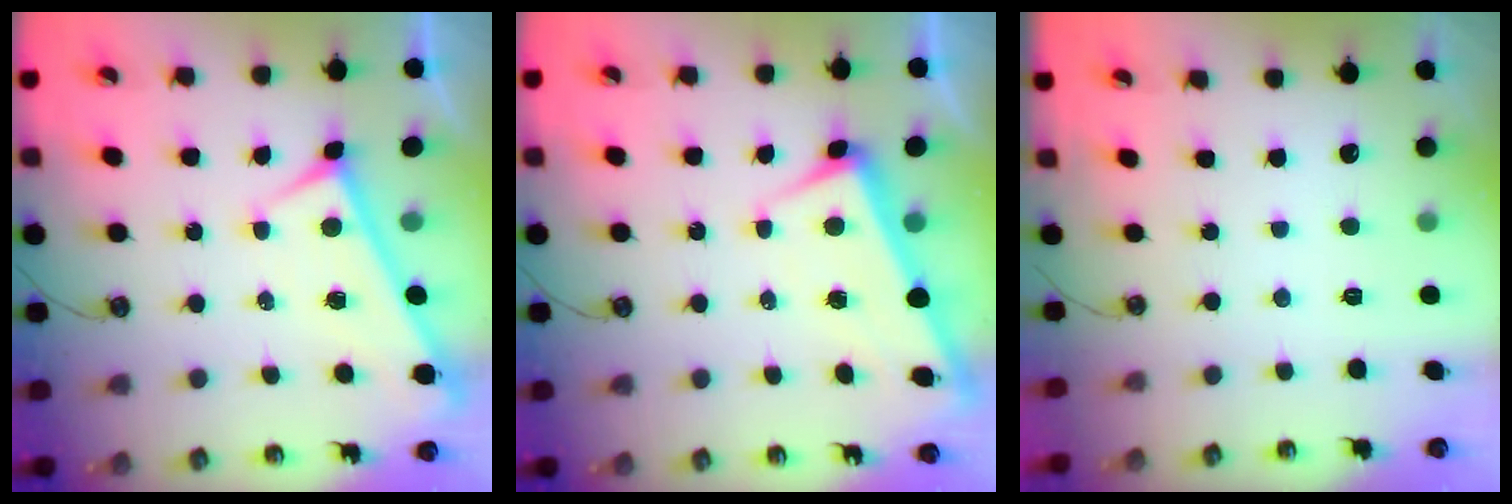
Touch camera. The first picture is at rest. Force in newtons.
{"total": 1.7, "press": 1.6, "slide": 0.5}
{"total": 0.0}